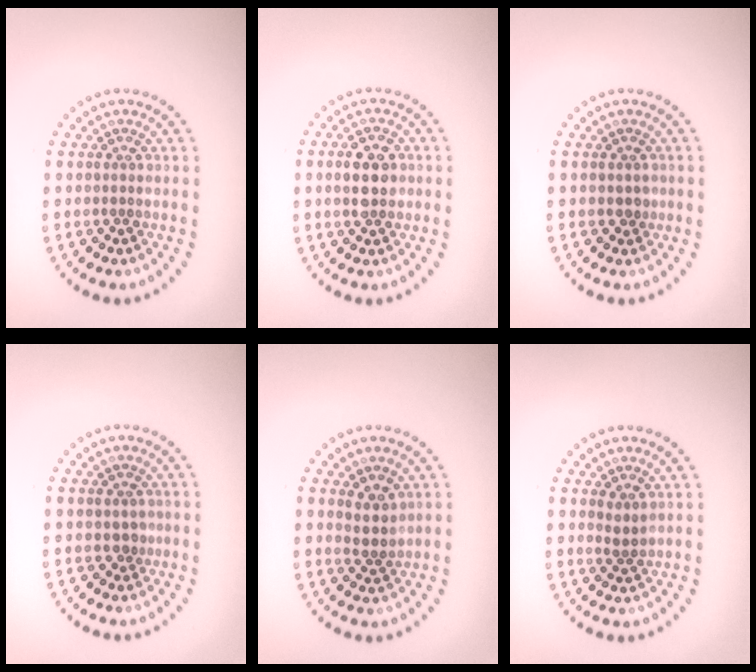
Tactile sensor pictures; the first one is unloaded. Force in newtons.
{"total": 3.5, "press": 3.5, "slide": 0.2}
{"total": 0.8, "press": 0.8, "slide": 0.2}
{"total": 1.0, "press": 0.8, "slide": 0.6}
{"total": 2.1, "press": 1.7, "slide": 1.2}
{"total": 1.1, "press": 0.8, "slide": 0.7}